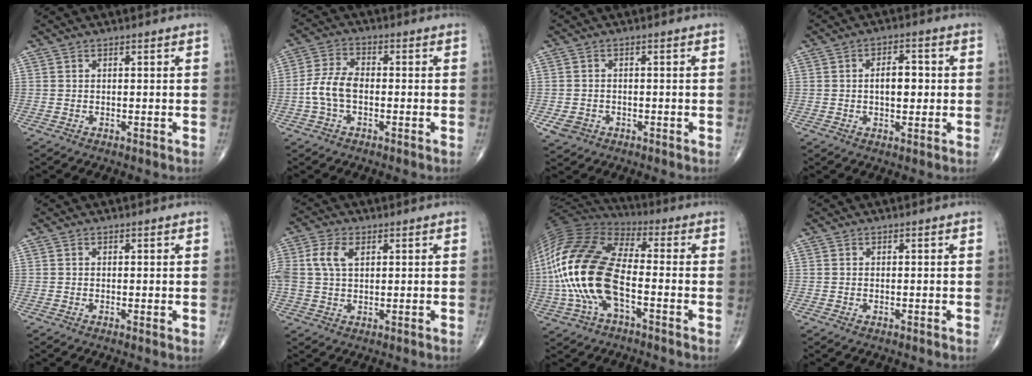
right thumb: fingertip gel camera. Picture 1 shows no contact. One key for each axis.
{"total": 6.7, "fx": -1.4, "fy": 3.8, "fz": 5.4, "tx": -0.117, "ty": 0.021, "tz": -0.033}
{"total": 3.3, "fx": -1.3, "fy": 2.7, "fz": 1.3, "tx": -0.023, "ty": 0.003, "tz": -0.017}
{"total": 5.9, "fx": 0.2, "fy": 3.2, "fz": 4.9, "tx": -0.065, "ty": 0.009, "tz": -0.001}
{"total": 0.6, "fx": 0.1, "fy": 0.1, "fz": 0.6, "tx": -0.013, "ty": -0.004, "tz": -0.001}
{"total": 6.8, "fx": 1.9, "fy": 4.1, "fz": 5.1, "tx": -0.121, "ty": 0.010, "tz": 0.037}
{"total": 21.5, "fx": -3.7, "fy": 10.1, "fz": 18.6, "tx": -0.408, "ty": 0.021, "tz": -0.076}
{"total": 0.0}